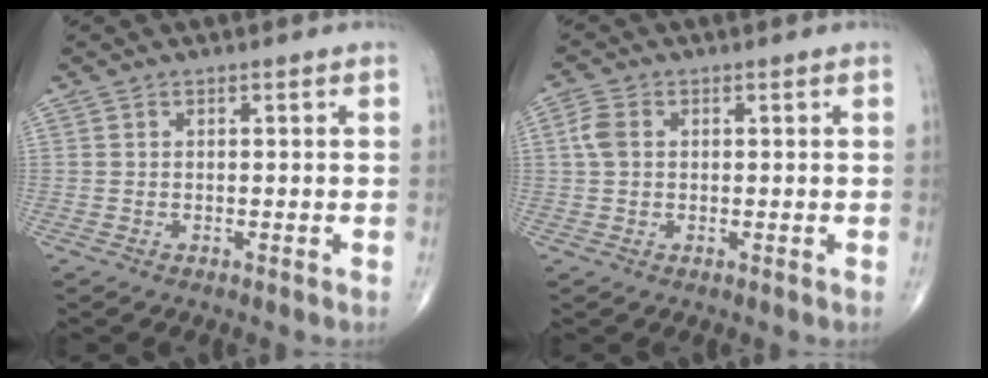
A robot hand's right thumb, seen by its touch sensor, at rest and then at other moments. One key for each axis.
{"total": 3.4, "fx": 0.5, "fy": 2.4, "fz": 2.3, "tx": -0.057, "ty": 0.009, "tz": 0.007}